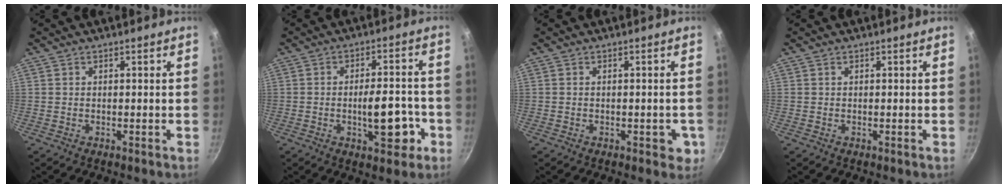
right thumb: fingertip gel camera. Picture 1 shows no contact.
{"total": 10.1, "force": [-3.1, 4.4, 8.5], "torque": [-0.092, 0.021, -0.043]}
{"total": 3.5, "force": [-1.1, 1.9, 2.7], "torque": [-0.013, 0.007, -0.013]}
{"total": 0.0}